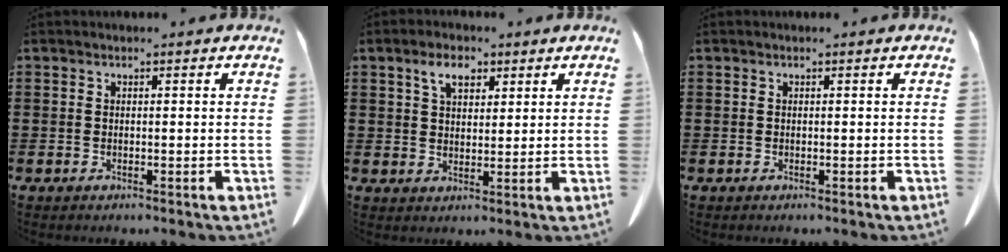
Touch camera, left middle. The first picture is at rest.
{"total": 4.4, "force": [2.7, 2.4, 2.5], "torque": [-0.053, 0.005, 0.047]}
{"total": 0.0}